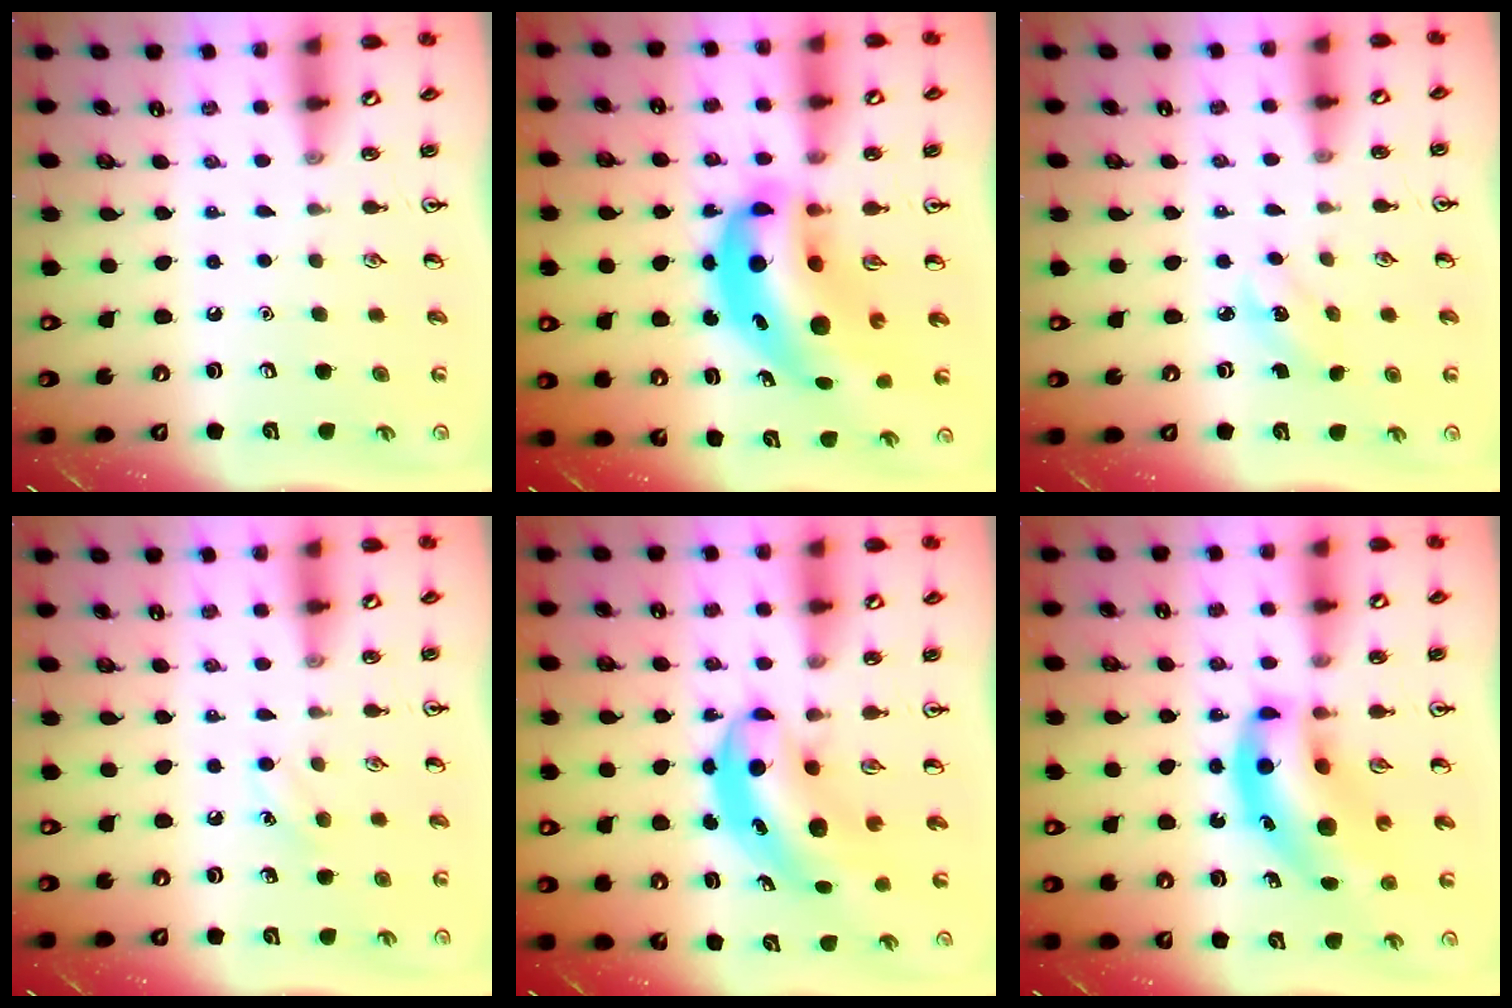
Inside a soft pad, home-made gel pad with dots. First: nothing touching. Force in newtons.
{"total": 15.8, "press": 15.0, "slide": 4.9}
{"total": 2.4, "press": 2.2, "slide": 0.9}
{"total": 4.9, "press": 4.7, "slide": 1.4}
{"total": 5.7, "press": 5.4, "slide": 1.5}
{"total": 13.7, "press": 13.1, "slide": 4.0}